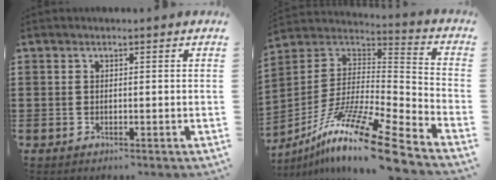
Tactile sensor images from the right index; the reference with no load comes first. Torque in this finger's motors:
{"motor_torque": [0.25, -0.48, 1.04, 0.21]}